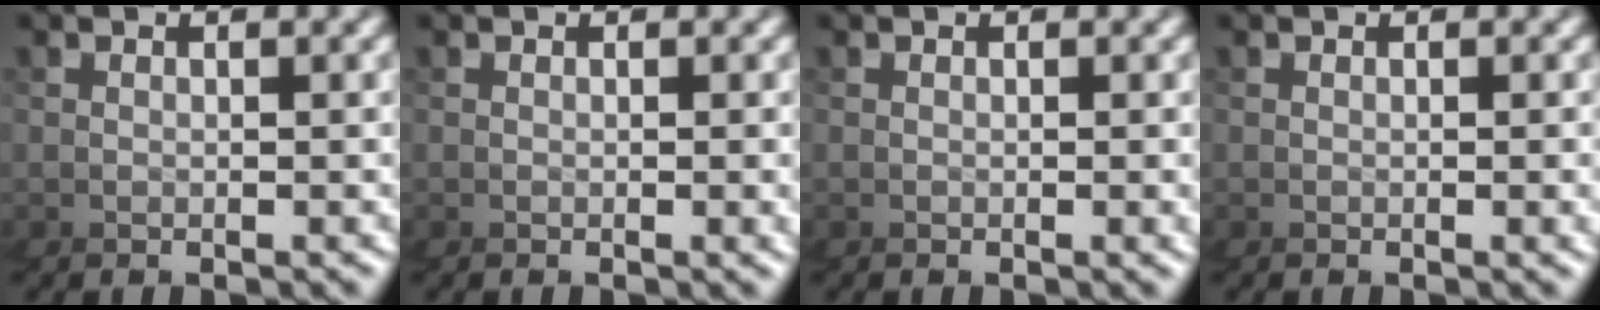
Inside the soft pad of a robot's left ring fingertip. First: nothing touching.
{"total": 1.3, "force": [0.3, -1.1, -0.7], "torque": [0.006, 0.008, 0.000]}
{"total": 1.0, "force": [0.3, -0.8, -0.4], "torque": [0.004, 0.007, 0.000]}
{"total": 1.1, "force": [0.2, -0.9, -0.4], "torque": [0.001, 0.007, 0.000]}